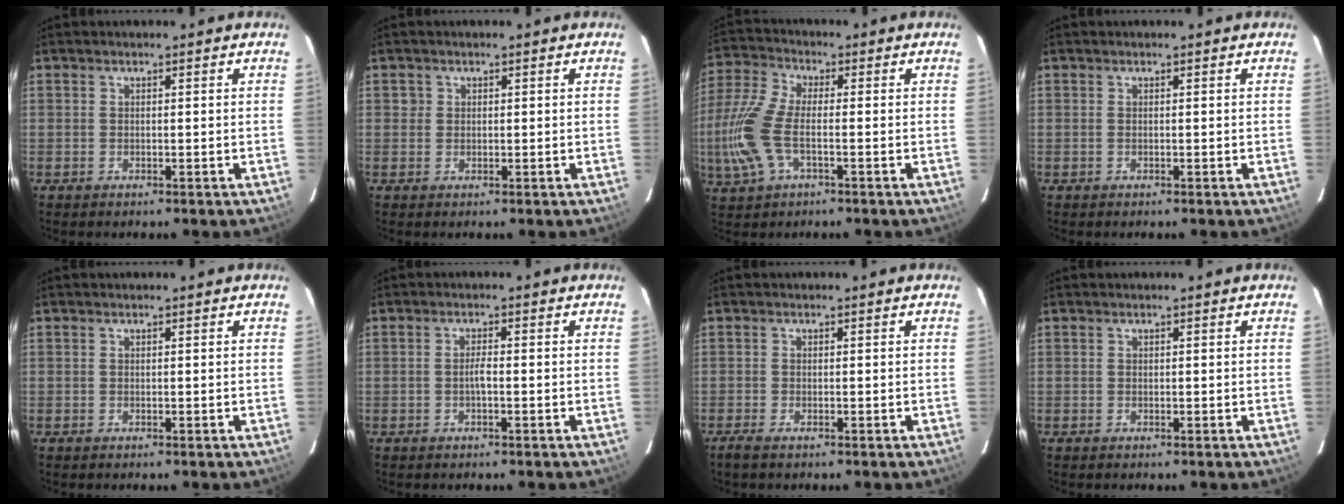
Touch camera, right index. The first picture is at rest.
{"total": 1.2, "force": [0.1, 1.2, 0.1], "torque": [0.001, 0.003, 0.000]}
{"total": 12.0, "force": [-2.6, 5.4, 10.4], "torque": [-0.250, 0.001, -0.055]}
{"total": 0.0}
{"total": 0.0}
{"total": 1.6, "force": [-0.6, 0.2, 1.5], "torque": [-0.029, 0.004, -0.012]}
{"total": 1.8, "force": [-1.4, 0.4, 1.1], "torque": [-0.026, -0.007, -0.028]}
{"total": 0.0}